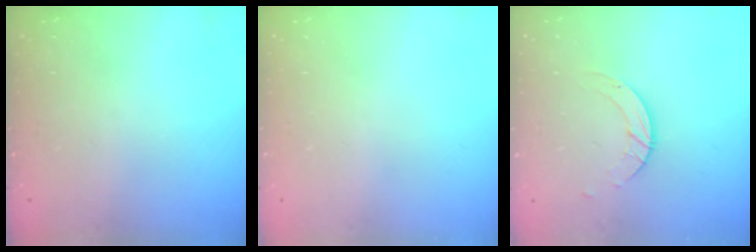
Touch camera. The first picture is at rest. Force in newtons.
{"total": 0.0}
{"total": 3.6, "press": 3.6, "slide": 0.2}